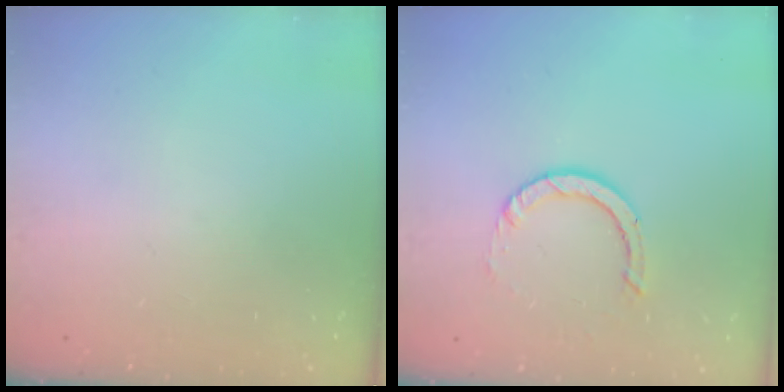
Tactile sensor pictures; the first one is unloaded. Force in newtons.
{"total": 2.9, "press": 2.9, "slide": 0.2}